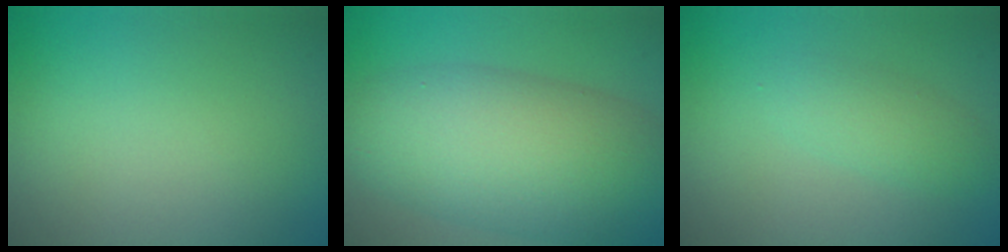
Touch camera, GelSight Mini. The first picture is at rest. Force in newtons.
{"total": 10.1, "press": 10.1, "slide": 0.3}
{"total": 2.0, "press": 2.0, "slide": 0.1}